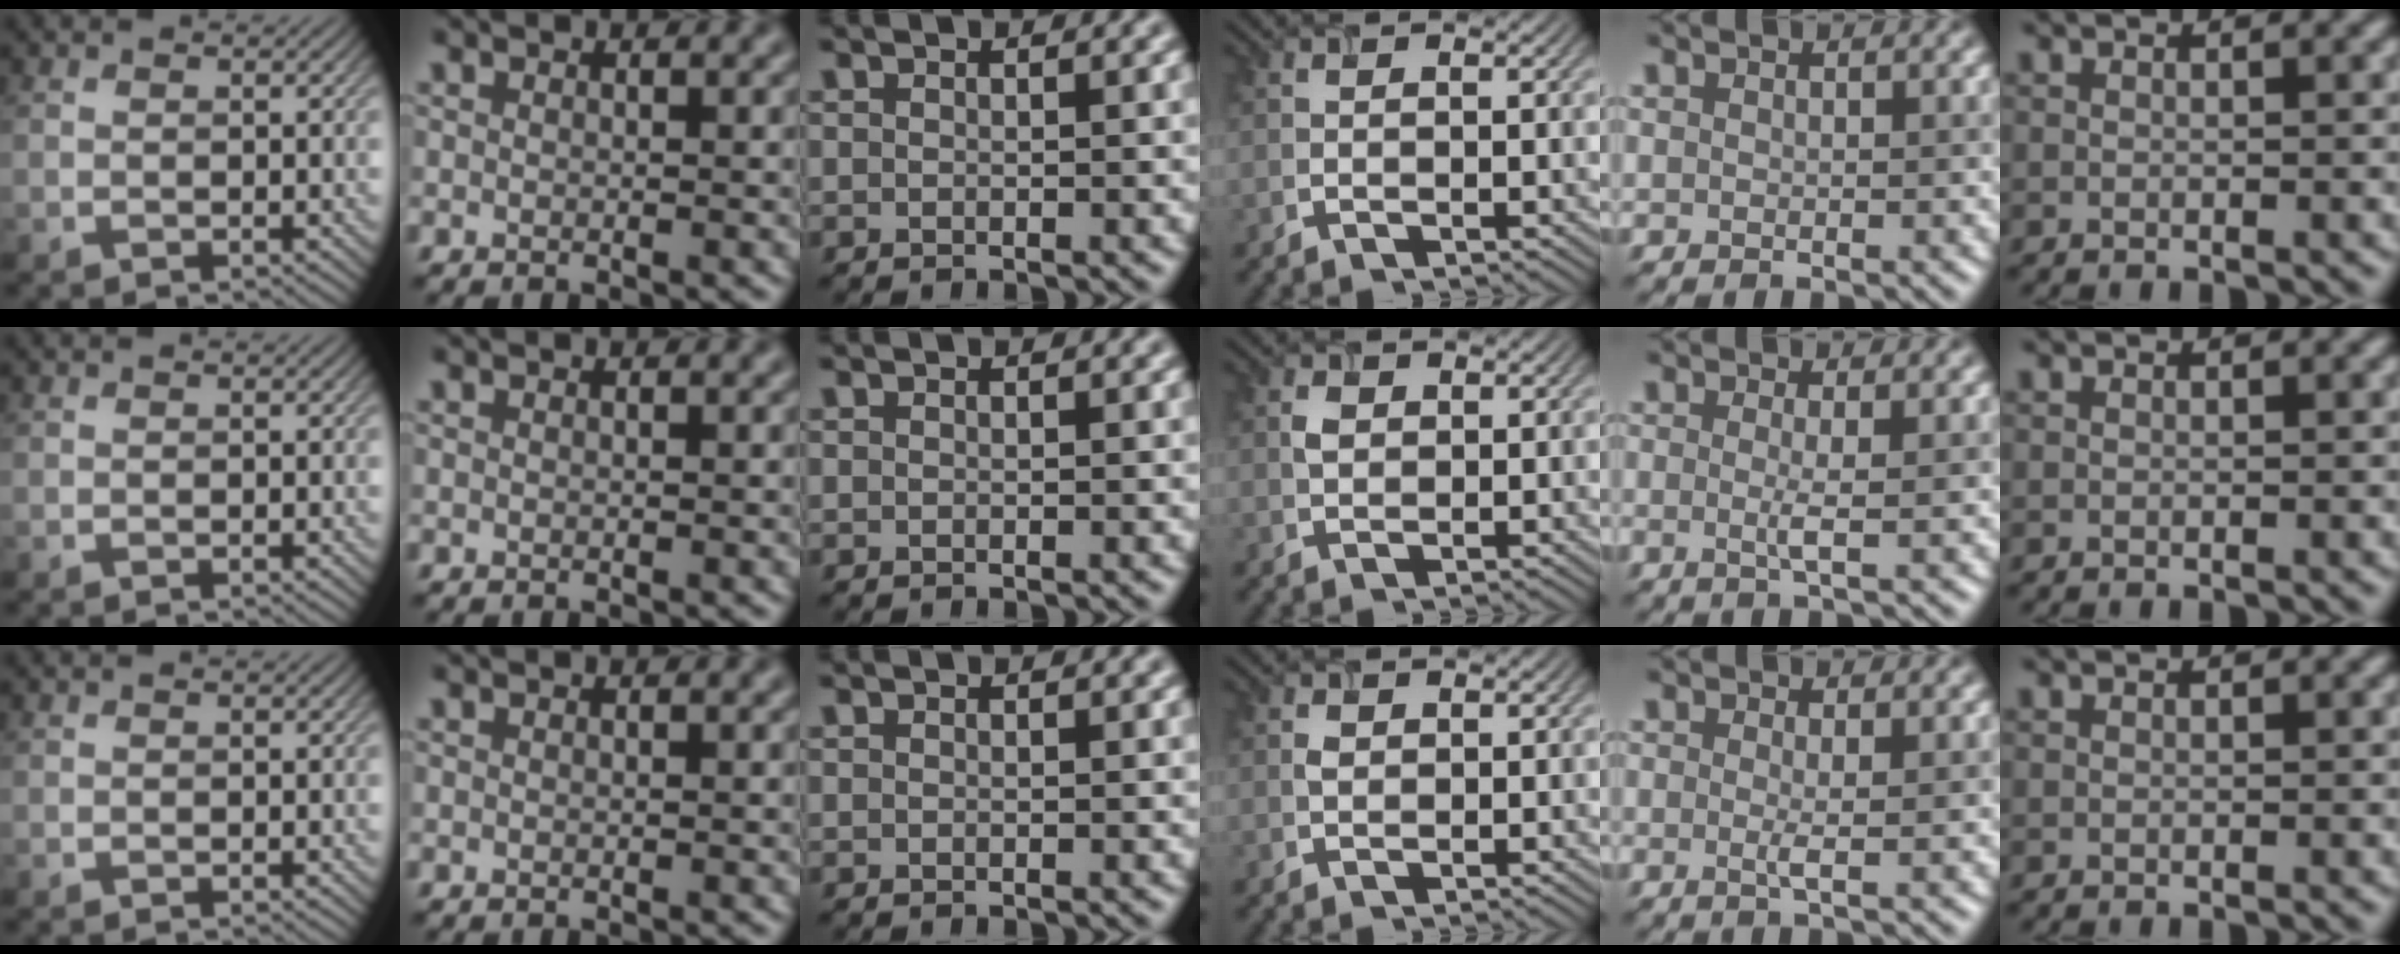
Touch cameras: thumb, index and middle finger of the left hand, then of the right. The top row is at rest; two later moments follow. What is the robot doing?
{"motion": "insert", "object": "airpods case & airpods"}